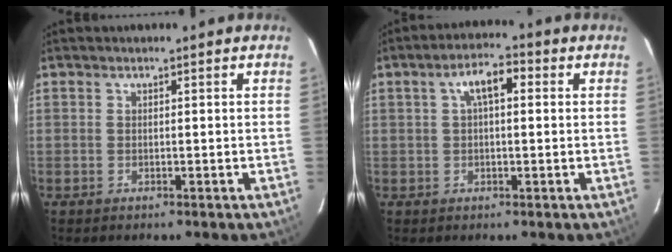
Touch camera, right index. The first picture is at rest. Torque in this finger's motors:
{"motor_torque": [0.09, -0.03, 0.12, 0.07]}